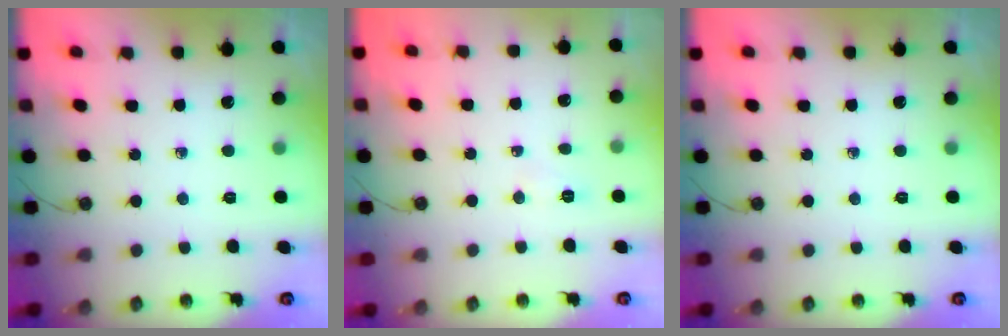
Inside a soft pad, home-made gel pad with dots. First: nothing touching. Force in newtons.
{"total": 4.4, "press": 4.1, "slide": 1.6}
{"total": 0.0}